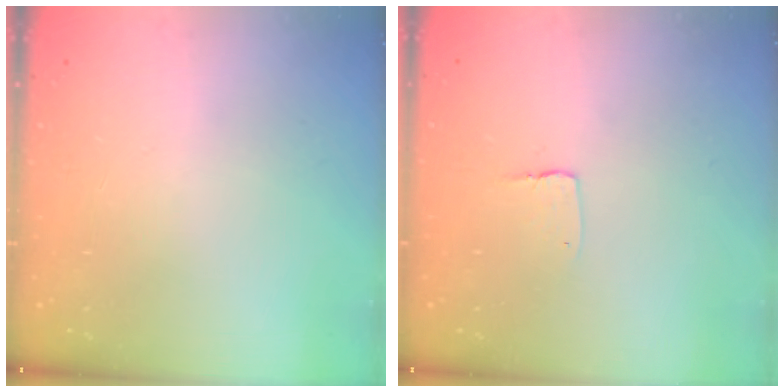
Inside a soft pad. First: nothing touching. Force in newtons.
{"total": 2.9, "press": 2.9, "slide": 0.2}